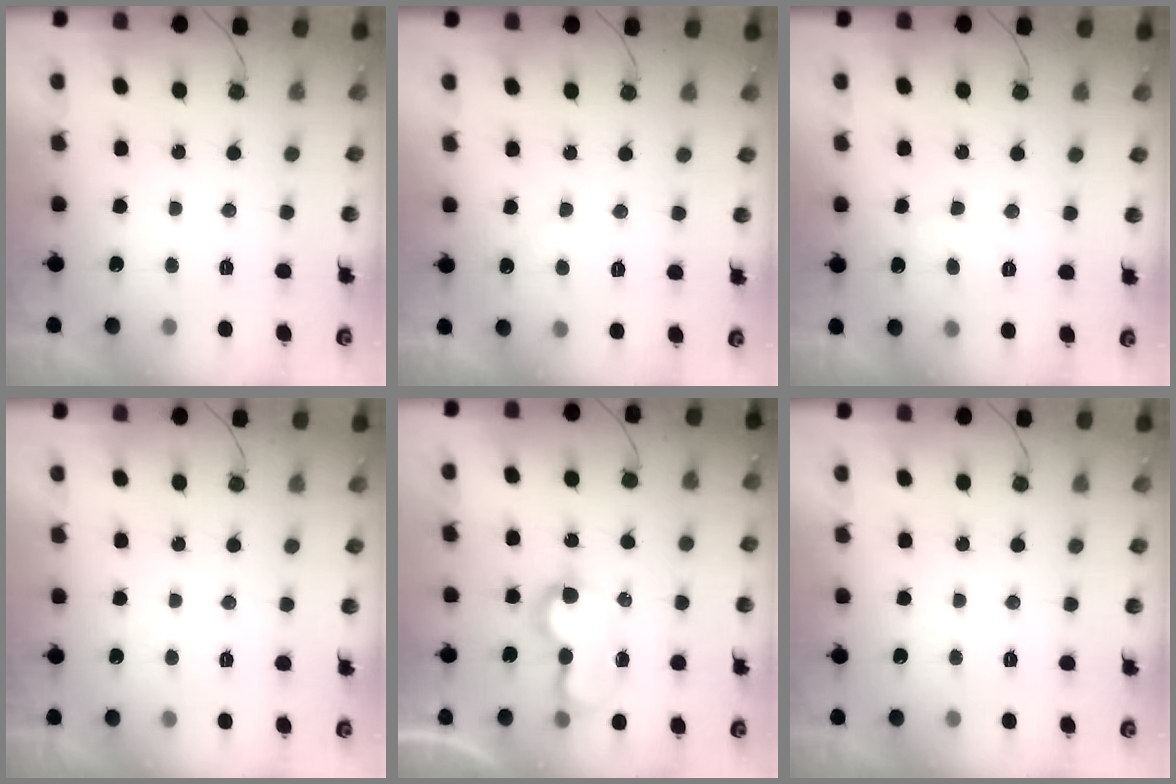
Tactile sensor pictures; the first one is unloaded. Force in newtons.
{"total": 5.1, "press": 5.0, "slide": 0.4}
{"total": 5.4, "press": 5.3, "slide": 0.6}
{"total": 1.7, "press": 1.7, "slide": 0.1}
{"total": 7.2, "press": 7.2, "slide": 0.2}
{"total": 0.0}